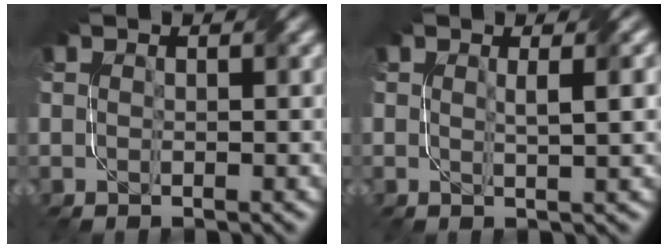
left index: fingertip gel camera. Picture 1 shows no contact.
{"total": 2.2, "force": [0.5, 0.5, 2.1], "torque": [-0.024, 0.003, 0.006]}